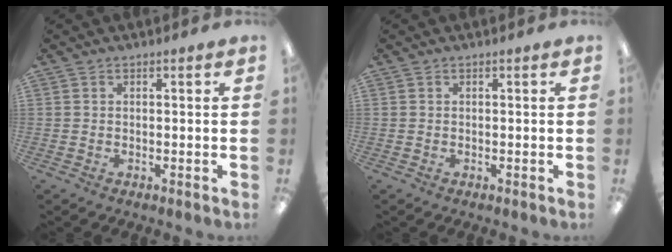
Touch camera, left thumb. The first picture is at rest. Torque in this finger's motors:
{"motor_torque": [0.00, 0.00, 0.00, 0.00, 0.00]}